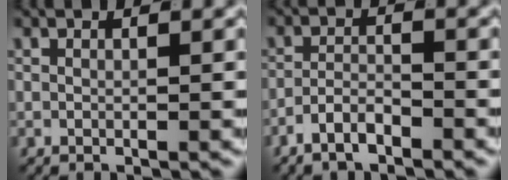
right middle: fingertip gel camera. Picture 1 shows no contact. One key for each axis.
{"total": 2.9, "fx": -2.4, "fy": 1.0, "fz": 1.2, "tx": -0.019, "ty": -0.001, "tz": -0.049}